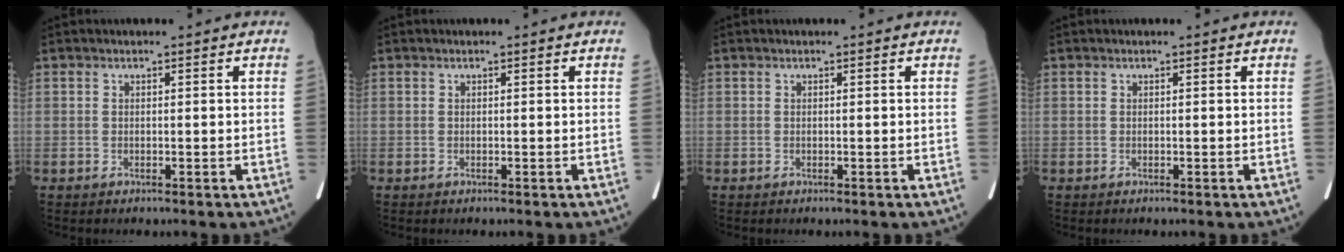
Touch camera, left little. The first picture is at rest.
{"total": 0.0}
{"total": 0.0}
{"total": 0.0}